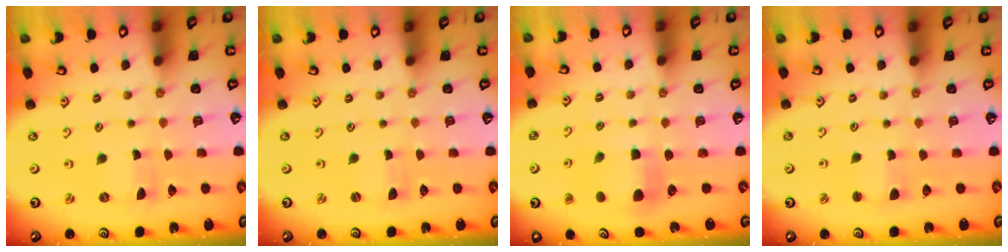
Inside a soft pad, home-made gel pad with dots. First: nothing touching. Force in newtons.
{"total": 0.0}
{"total": 5.9, "press": 5.9, "slide": 0.3}
{"total": 2.5, "press": 2.4, "slide": 0.4}